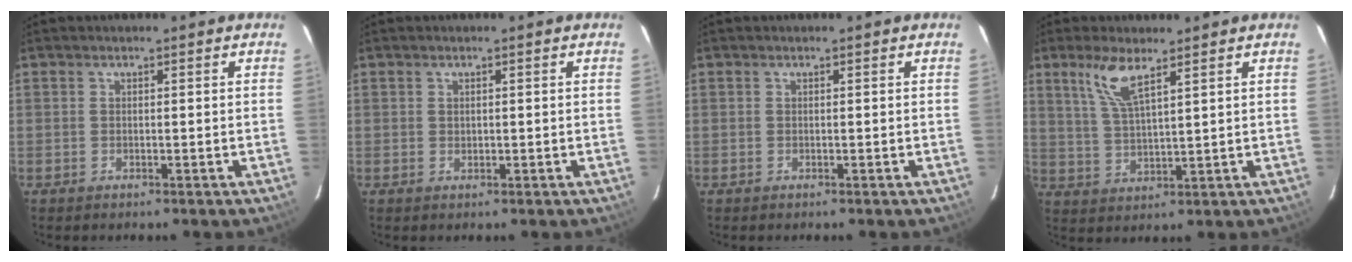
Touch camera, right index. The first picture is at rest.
{"total": 0.8, "force": [0.3, 0.6, 0.3], "torque": [-0.004, 0.003, 0.007]}
{"total": 0.0}
{"total": 6.8, "force": [4.3, 1.5, 5.0], "torque": [-0.107, 0.000, 0.093]}